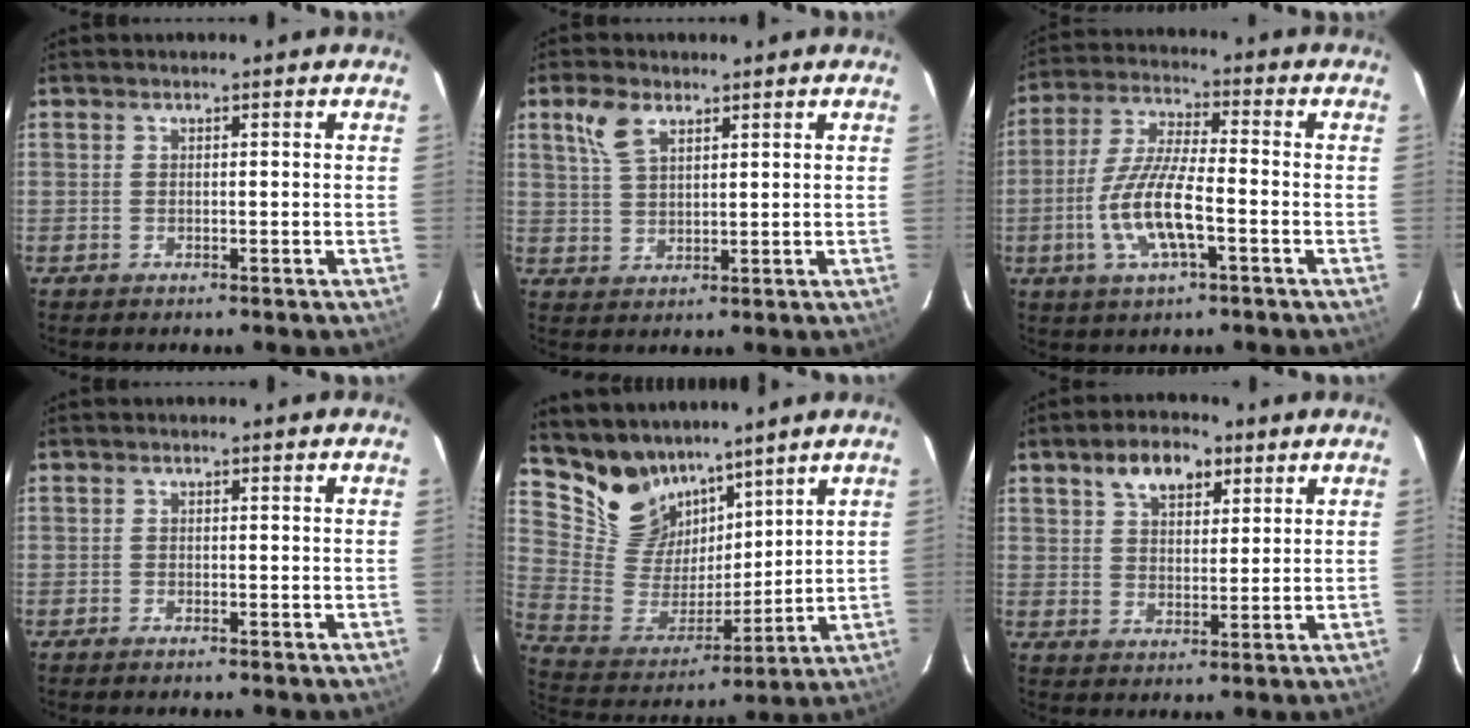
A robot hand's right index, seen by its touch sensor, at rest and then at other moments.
{"total": 5.8, "force": [3.3, 3.0, 3.8], "torque": [-0.080, 0.013, 0.067]}
{"total": 11.9, "force": [-3.8, 3.0, 10.9], "torque": [-0.228, -0.005, -0.074]}
{"total": 0.7, "force": [-0.7, 0.1, 0.3], "torque": [-0.008, -0.001, -0.014]}
{"total": 14.3, "force": [11.4, 8.0, 3.4], "torque": [-0.086, 0.007, 0.237]}
{"total": 7.6, "force": [4.3, 4.2, 4.7], "torque": [-0.080, 0.019, 0.073]}